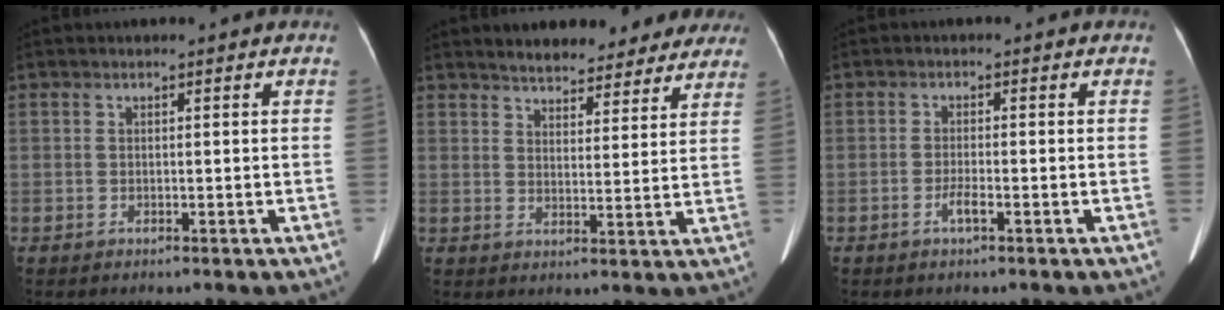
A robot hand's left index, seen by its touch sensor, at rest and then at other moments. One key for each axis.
{"total": 15.0, "fx": 13.2, "fy": 4.8, "fz": 5.2, "tx": -0.047, "ty": -0.011, "tz": 0.156}
{"total": 1.9, "fx": -1.5, "fy": 0.1, "fz": 1.1, "tx": -0.021, "ty": -0.018, "tz": -0.029}